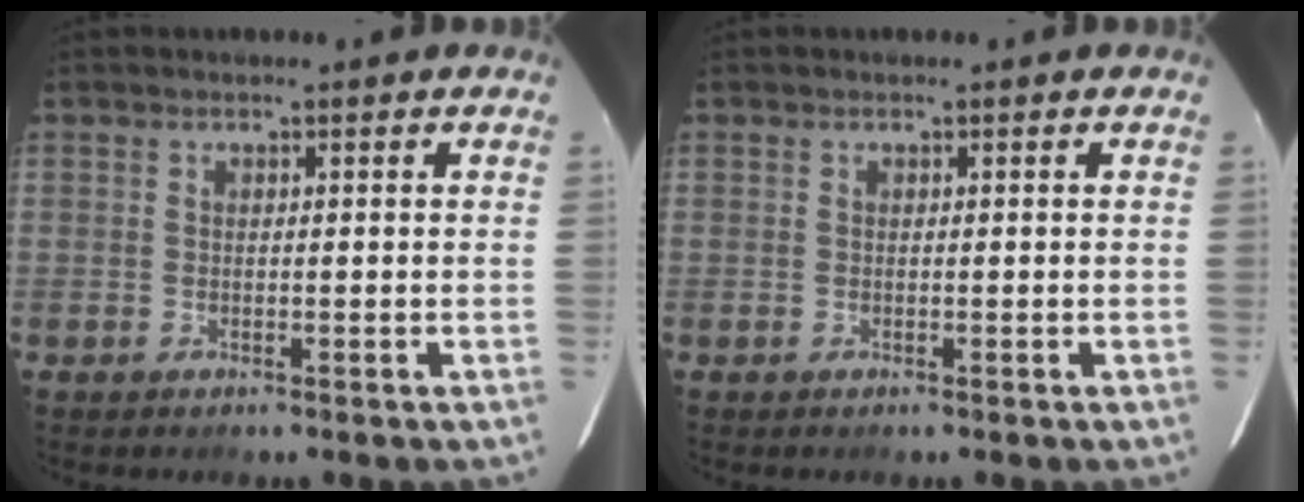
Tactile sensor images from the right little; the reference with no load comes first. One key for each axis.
{"total": 0.0}